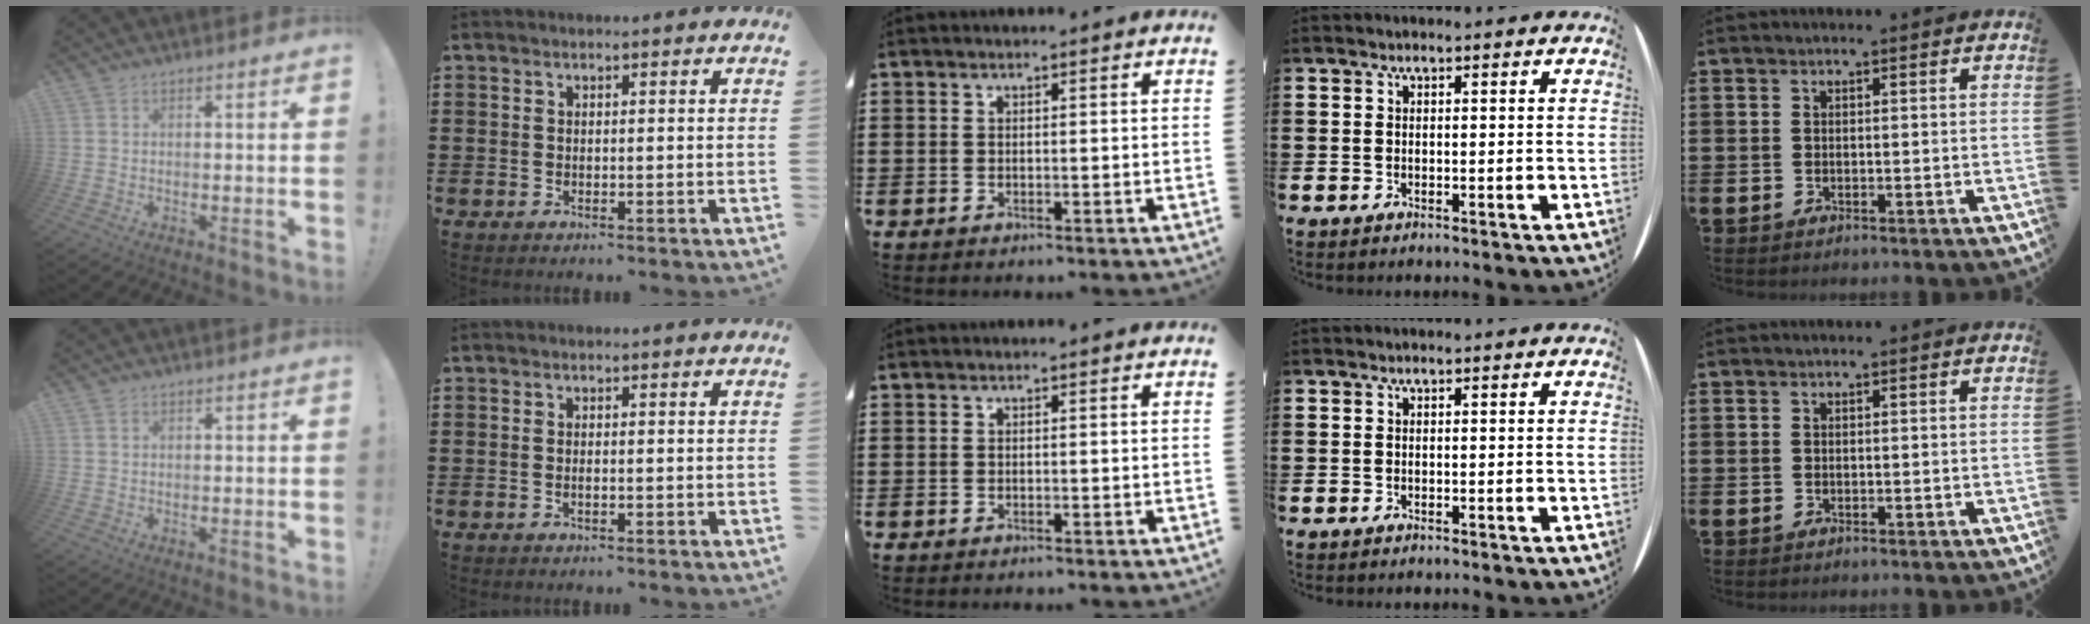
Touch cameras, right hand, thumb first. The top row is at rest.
{"thumb": {"total": 0.6, "force": [0.4, 0.4, 0.3], "torque": [-0.008, 0.002, 0.007]}, "index": {"total": 0.6, "force": [-0.2, 0.1, 0.6], "torque": [-0.011, -0.005, -0.003]}}